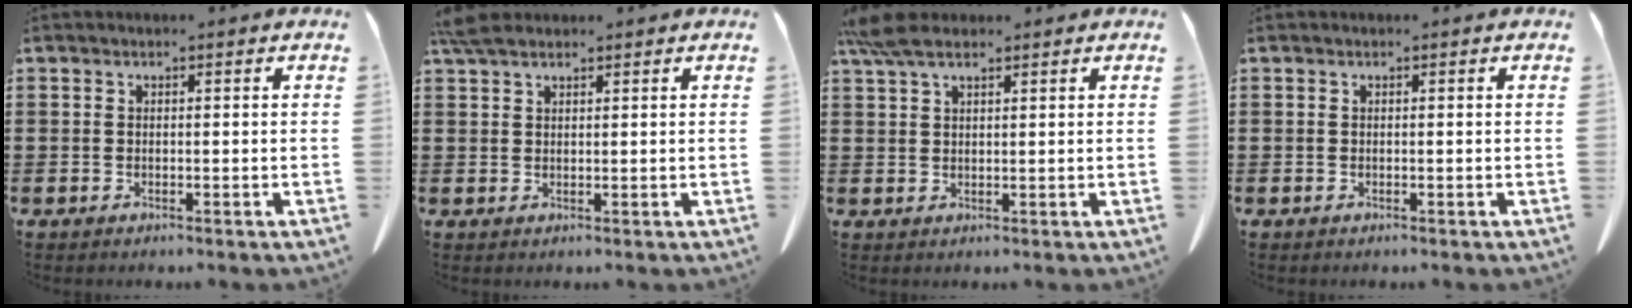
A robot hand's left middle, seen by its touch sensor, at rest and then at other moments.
{"total": 3.0, "force": [2.4, 1.0, 1.6], "torque": [-0.037, 0.005, 0.045]}
{"total": 4.8, "force": [3.3, 1.7, 3.1], "torque": [-0.076, 0.002, 0.059]}
{"total": 0.0}